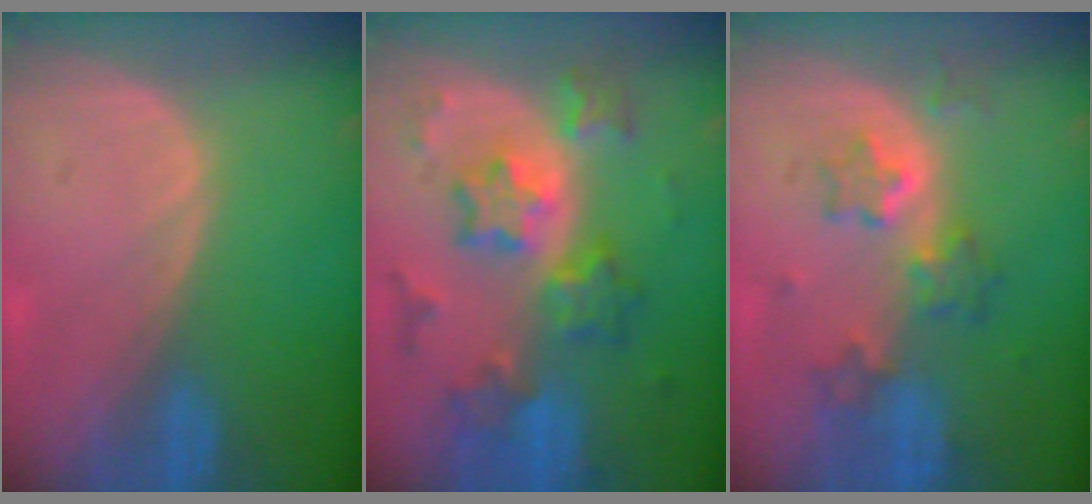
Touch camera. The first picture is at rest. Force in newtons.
{"total": 9.5, "press": 9.5, "slide": 0.8}
{"total": 6.1, "press": 5.8, "slide": 1.8}